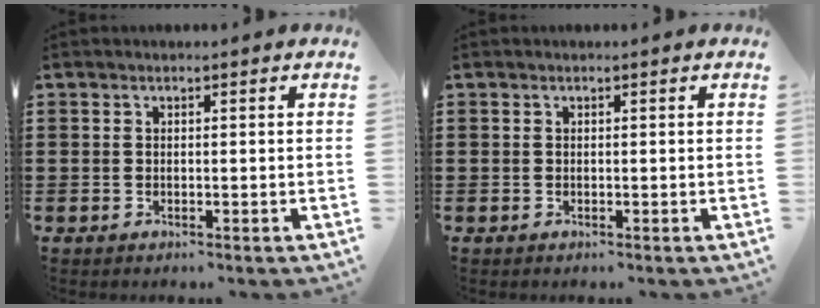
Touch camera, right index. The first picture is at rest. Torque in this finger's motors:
{"motor_torque": [0.00, 0.00, 0.00, 0.00]}